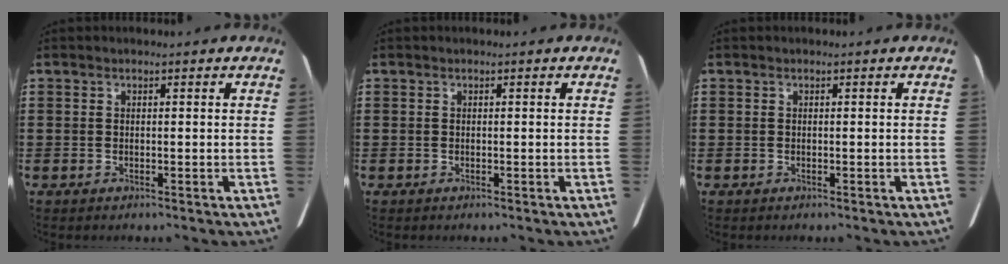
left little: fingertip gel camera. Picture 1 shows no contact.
{"total": 0.0}
{"total": 0.0}